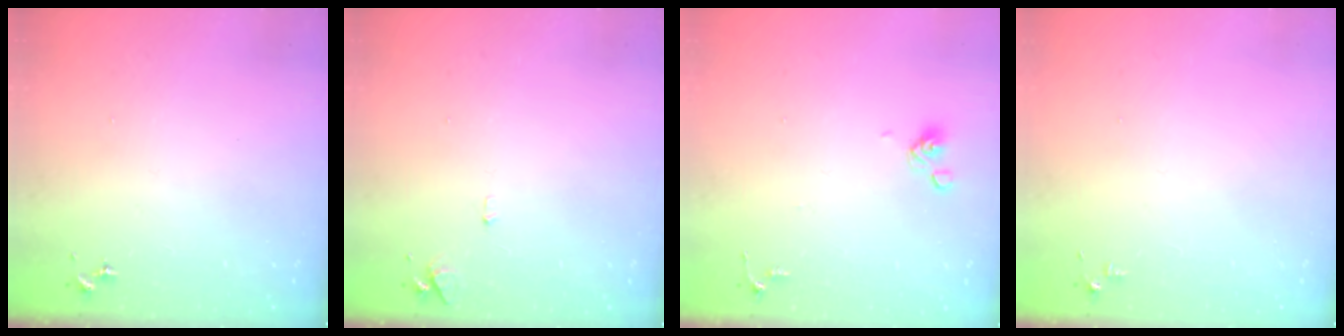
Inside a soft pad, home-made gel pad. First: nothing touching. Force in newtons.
{"total": 5.6, "press": 5.5, "slide": 0.8}
{"total": 6.3, "press": 6.0, "slide": 2.1}
{"total": 2.8, "press": 2.8, "slide": 0.4}